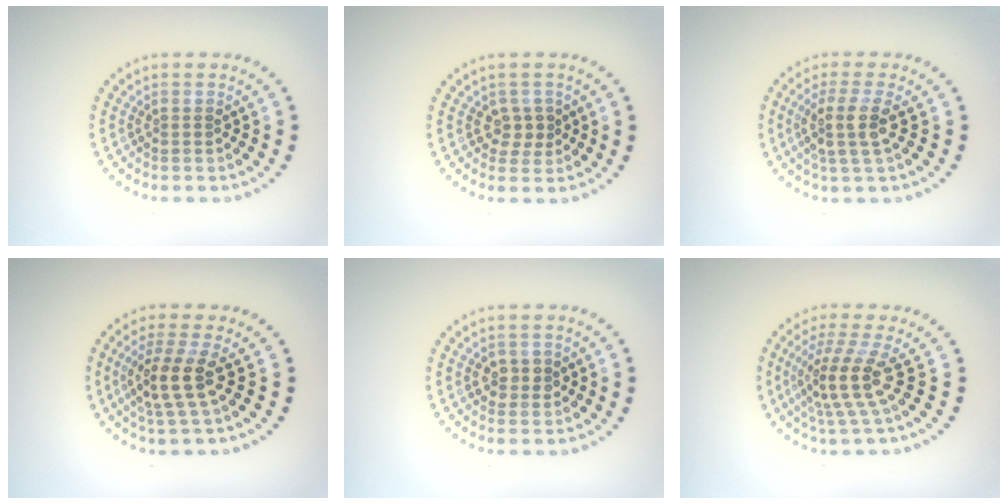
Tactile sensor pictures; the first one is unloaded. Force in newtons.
{"total": 1.7, "press": 1.5, "slide": 0.8}
{"total": 3.0, "press": 2.3, "slide": 2.0}
{"total": 3.6, "press": 3.0, "slide": 1.9}
{"total": 1.8, "press": 1.8, "slide": 0.1}
{"total": 4.0, "press": 2.8, "slide": 2.9}